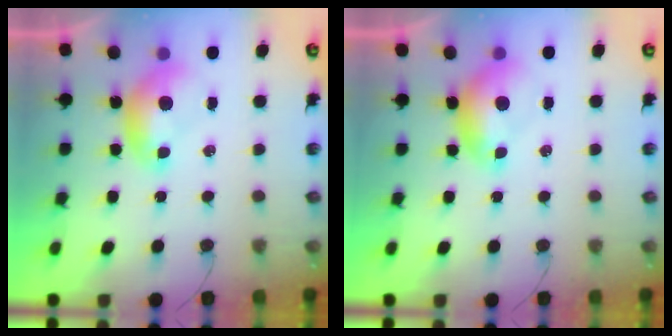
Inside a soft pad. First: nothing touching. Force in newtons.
{"total": 0.6, "press": 0.3, "slide": 0.5}